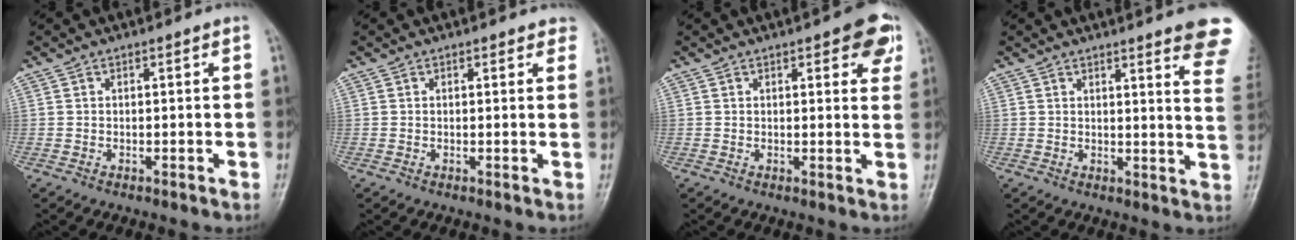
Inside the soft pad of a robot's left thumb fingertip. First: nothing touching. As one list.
[{"total": 2.1, "force": [1.5, 1.2, 0.8], "torque": [0.016, -0.003, 0.006]}, {"total": 6.7, "force": [3.3, 2.6, 5.1], "torque": [-0.034, -0.009, 0.031]}, {"total": 12.9, "force": [9.3, 1.9, 8.6], "torque": [-0.075, -0.047, 0.091]}]